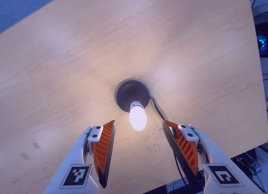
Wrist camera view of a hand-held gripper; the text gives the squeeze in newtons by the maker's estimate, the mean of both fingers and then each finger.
{"total": 0.0}